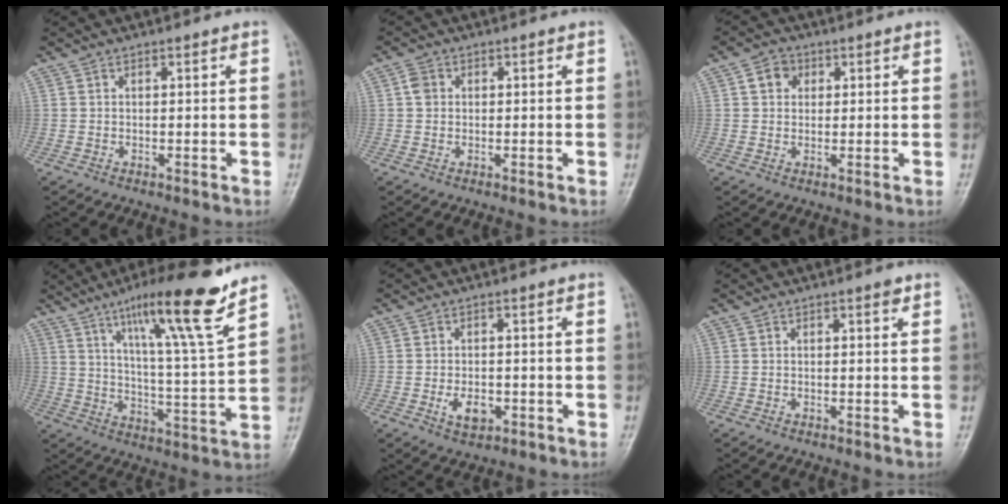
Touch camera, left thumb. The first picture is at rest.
{"total": 2.1, "force": [0.3, 1.8, 1.0], "torque": [-0.011, 0.004, 0.001]}
{"total": 3.8, "force": [1.2, 3.2, 1.7], "torque": [-0.008, 0.002, 0.015]}
{"total": 17.5, "force": [11.5, 1.1, 13.1], "torque": [-0.197, -0.061, 0.183]}
{"total": 4.3, "force": [-1.2, 2.7, 3.1], "torque": [-0.046, -0.002, -0.014]}
{"total": 0.9, "force": [0.5, 0.3, 0.6], "torque": [-0.009, -0.002, 0.006]}